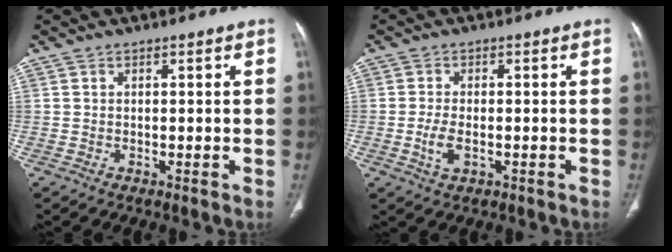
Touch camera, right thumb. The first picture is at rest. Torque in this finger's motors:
{"motor_torque": [-0.25, 0.24, 0.09, 0.57, 0.07]}